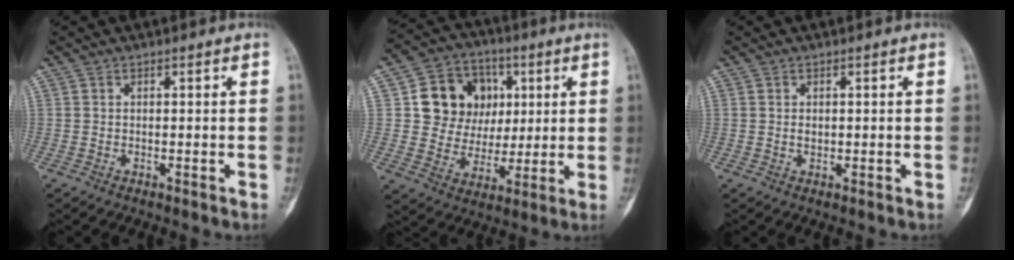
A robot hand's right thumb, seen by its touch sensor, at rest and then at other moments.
{"total": 14.3, "force": [3.5, 12.3, 6.4], "torque": [-0.059, 0.001, 0.065]}
{"total": 0.9, "force": [0.2, 0.6, 0.6], "torque": [-0.010, 0.000, 0.005]}